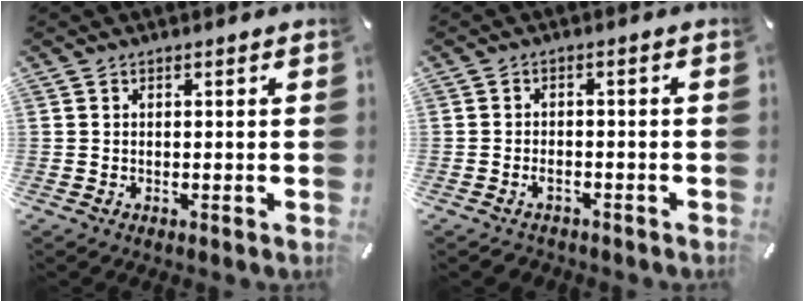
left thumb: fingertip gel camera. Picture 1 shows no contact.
{"total": 2.5, "force": [-1.3, 1.6, 1.4], "torque": [-0.026, 0.006, -0.026]}